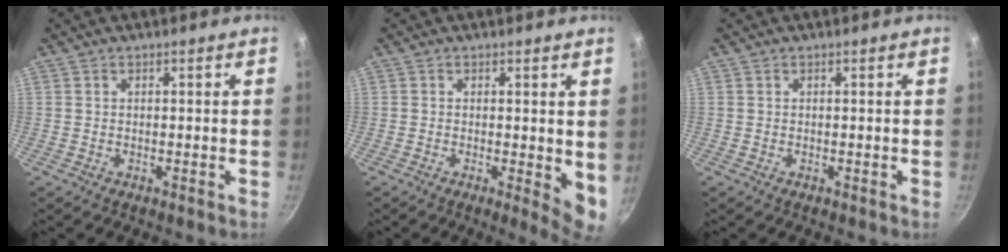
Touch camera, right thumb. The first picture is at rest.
{"total": 5.6, "force": [0.1, 1.8, 5.3], "torque": [-0.066, -0.015, 0.001]}
{"total": 0.0}